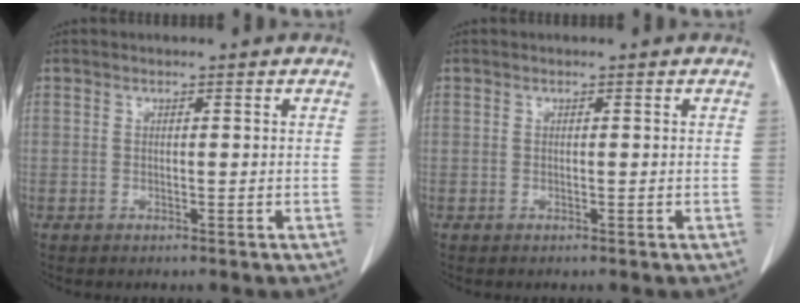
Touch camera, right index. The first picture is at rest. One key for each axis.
{"total": 0.0}